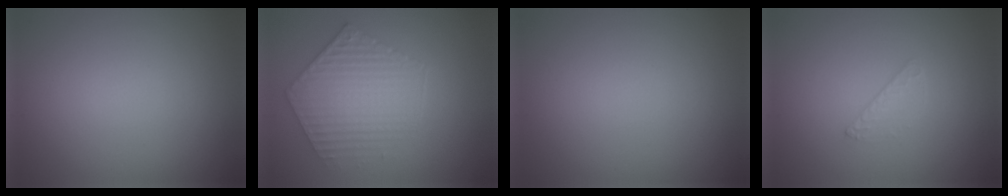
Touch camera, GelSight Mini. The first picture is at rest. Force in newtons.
{"total": 4.0, "press": 3.8, "slide": 1.4}
{"total": 0.0}
{"total": 0.6, "press": 0.3, "slide": 0.5}